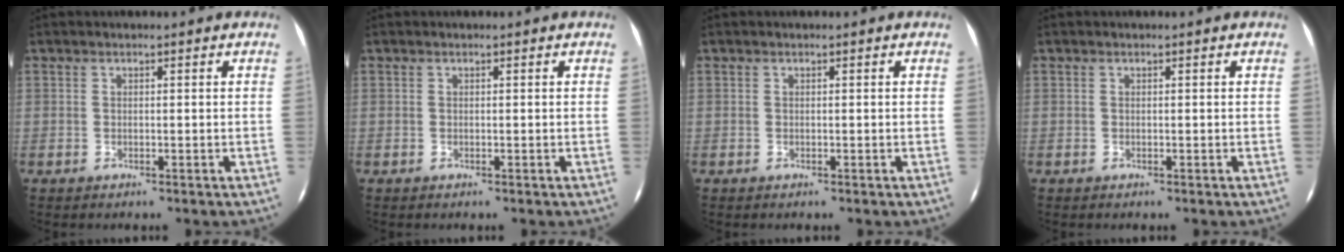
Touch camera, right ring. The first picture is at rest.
{"total": 0.0}
{"total": 0.0}
{"total": 0.0}